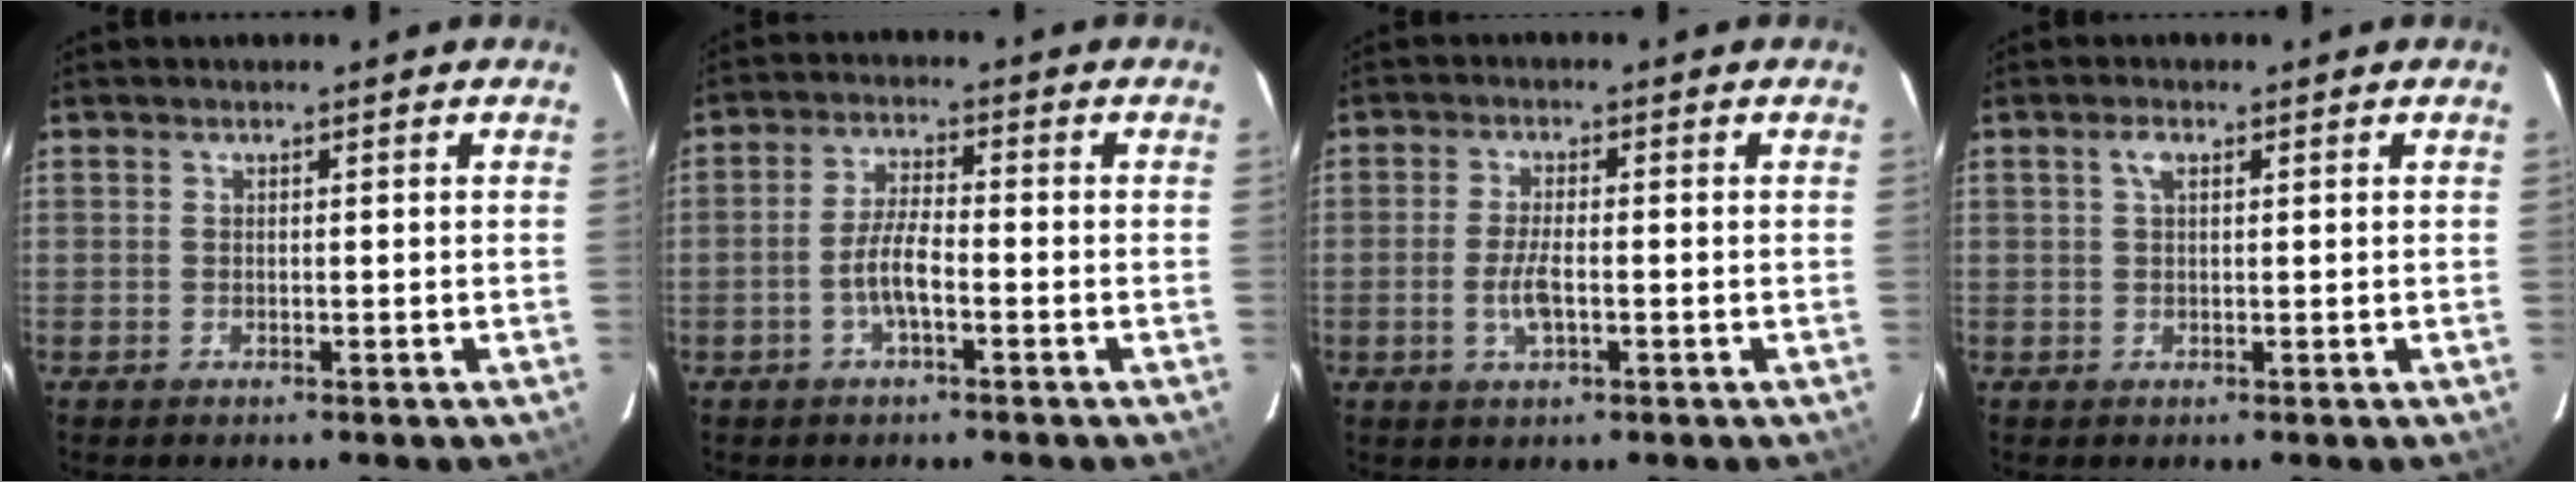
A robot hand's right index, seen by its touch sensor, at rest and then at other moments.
{"total": 4.9, "force": [-2.0, 1.1, 4.4], "torque": [-0.092, 0.005, -0.040]}
{"total": 4.5, "force": [-1.3, 1.4, 4.0], "torque": [-0.084, -0.003, -0.025]}
{"total": 1.8, "force": [0.7, 0.8, 1.4], "torque": [-0.029, 0.006, 0.013]}